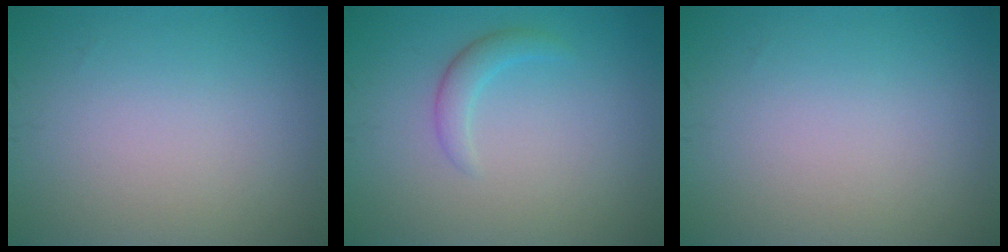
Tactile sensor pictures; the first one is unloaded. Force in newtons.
{"total": 1.7, "press": 1.7, "slide": 0.1}
{"total": 0.0}